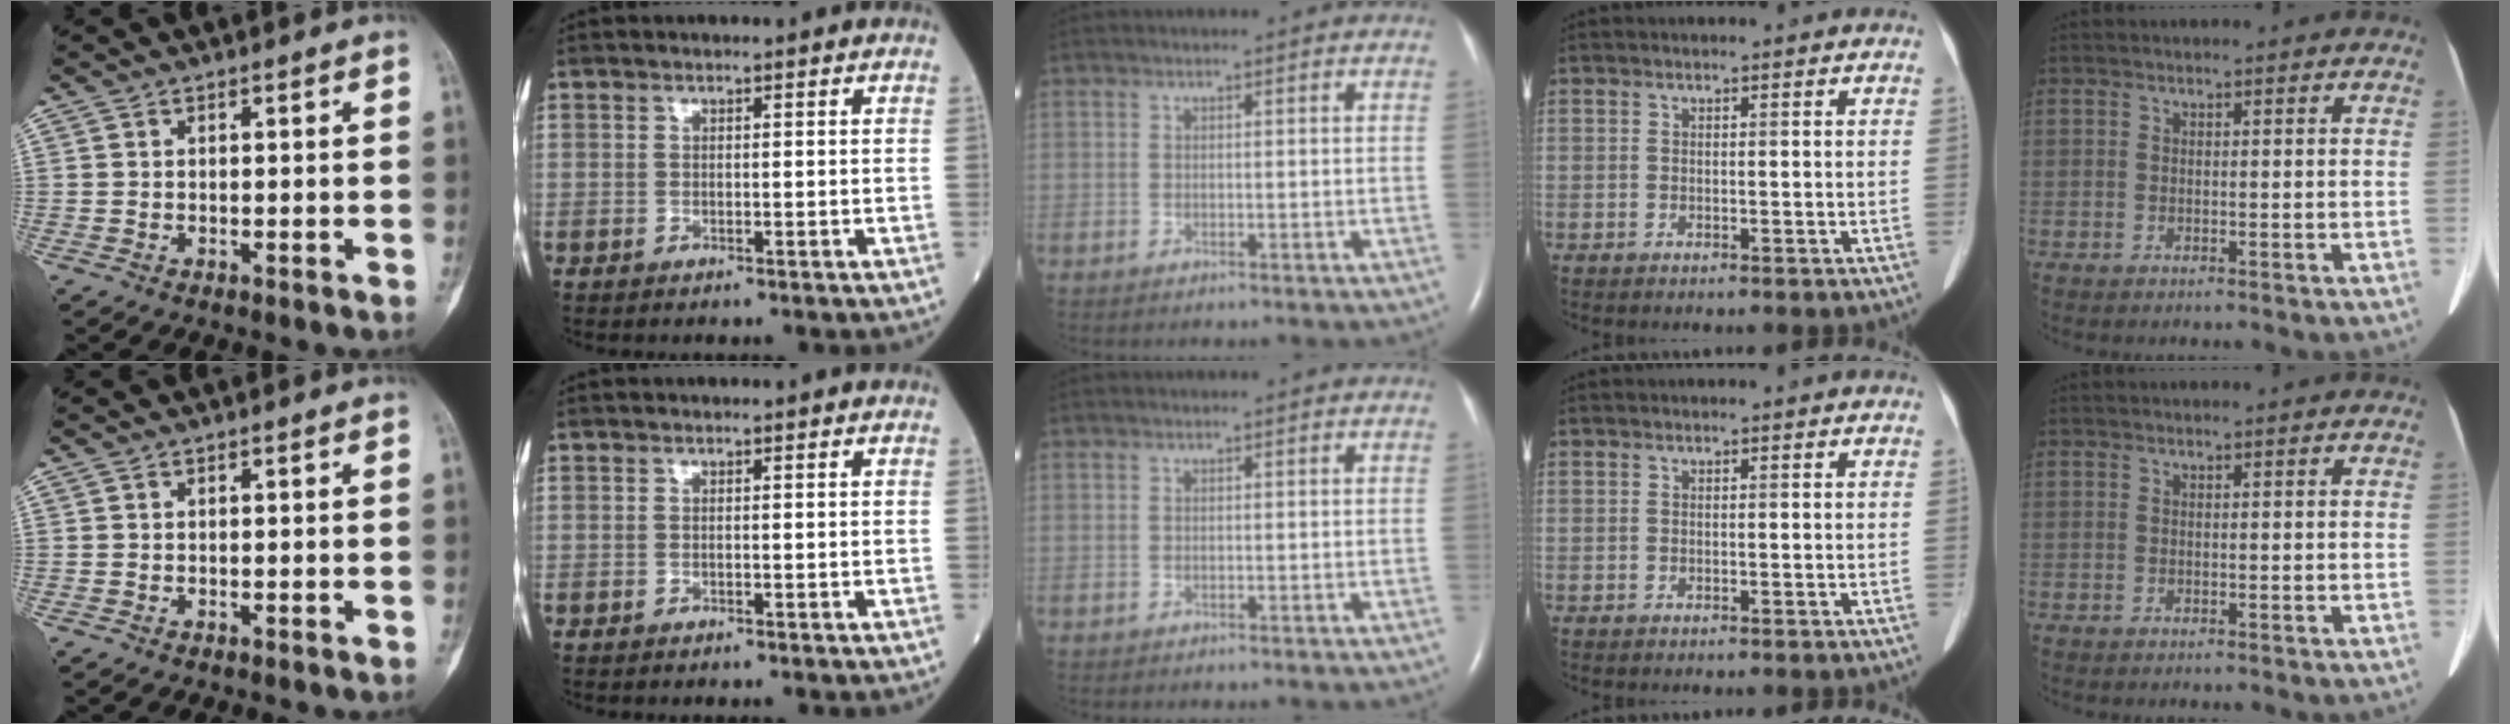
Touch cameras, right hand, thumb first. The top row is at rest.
{}